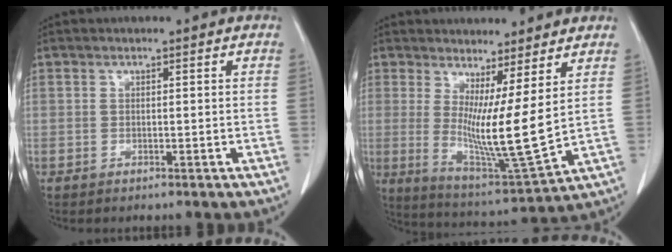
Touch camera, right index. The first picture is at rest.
{"total": 10.6, "force": [2.4, -0.3, 10.3], "torque": [-0.199, -0.048, 0.048]}